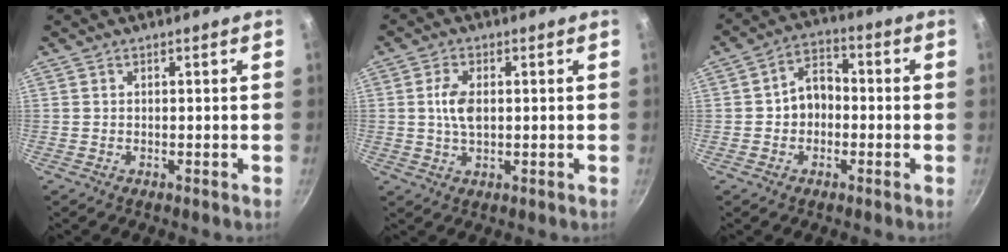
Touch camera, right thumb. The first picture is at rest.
{"total": 5.0, "force": [0.5, 2.7, 4.2], "torque": [-0.087, 0.000, 0.009]}
{"total": 7.1, "force": [-0.6, 5.3, 4.6], "torque": [-0.052, 0.027, -0.023]}